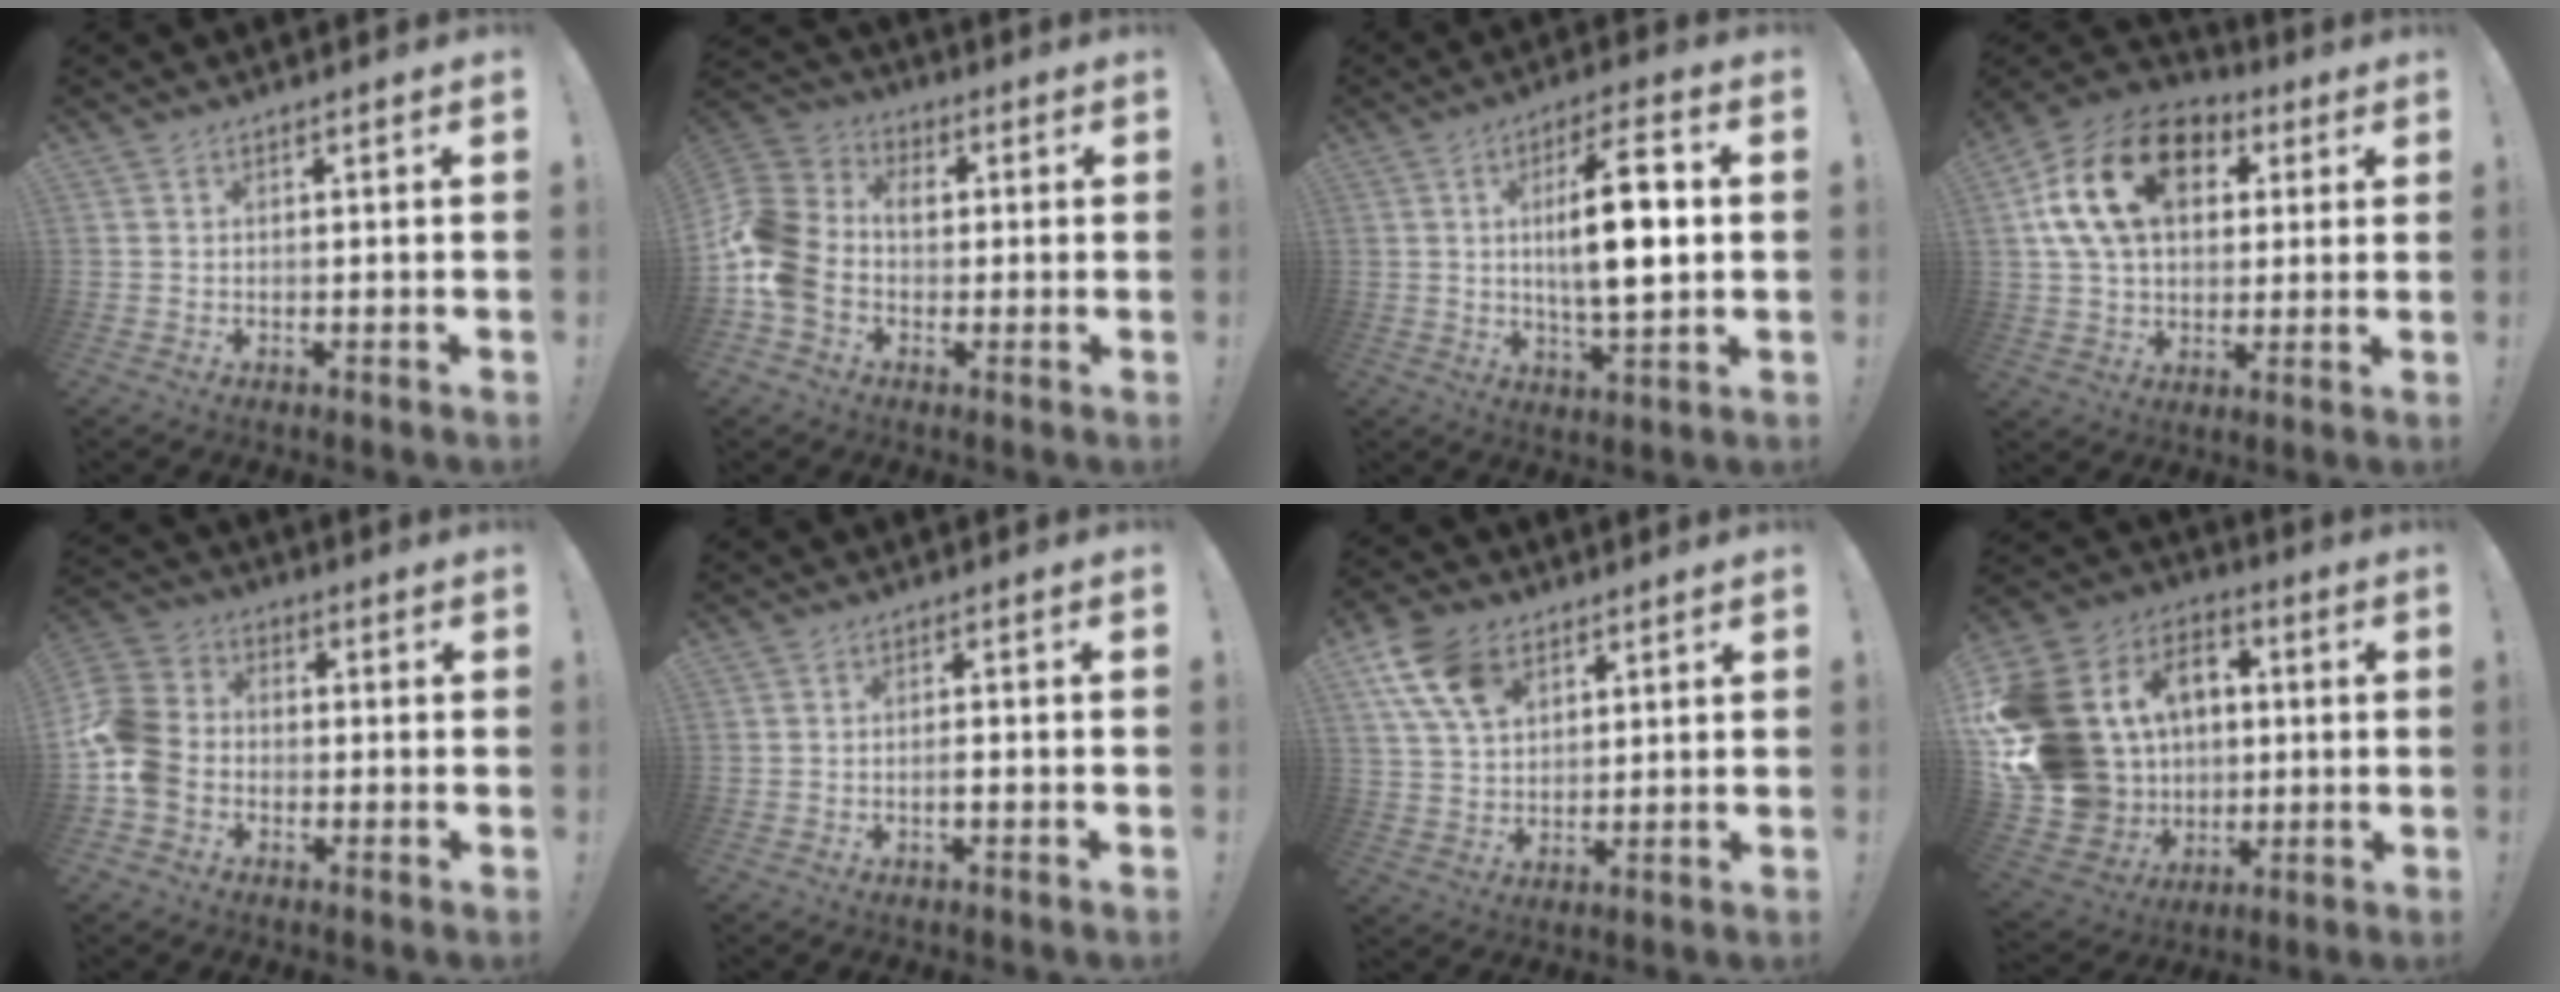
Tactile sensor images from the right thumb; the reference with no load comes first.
{"total": 14.5, "force": [-1.5, 12.0, 8.0], "torque": [-0.179, 0.020, -0.026]}
{"total": 14.6, "force": [1.5, 4.4, 13.8], "torque": [-0.226, -0.002, 0.015]}
{"total": 20.8, "force": [6.5, 14.0, 14.0], "torque": [-0.242, -0.006, 0.122]}
{"total": 11.4, "force": [-3.7, 9.1, 5.7], "torque": [-0.120, 0.037, -0.066]}
{"total": 1.5, "force": [-0.8, 0.4, 1.2], "torque": [-0.028, 0.004, -0.014]}
{"total": 13.0, "force": [6.4, 8.6, 7.4], "torque": [-0.138, -0.013, 0.125]}
{"total": 22.8, "force": [2.6, 19.7, 11.1], "torque": [-0.224, -0.006, 0.102]}